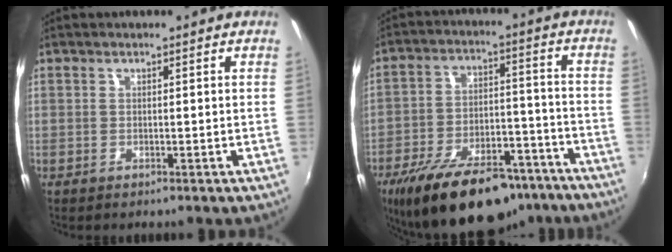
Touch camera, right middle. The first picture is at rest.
{"total": 24.0, "force": [-18.0, 10.0, 12.3], "torque": [-0.227, -0.001, -0.259]}